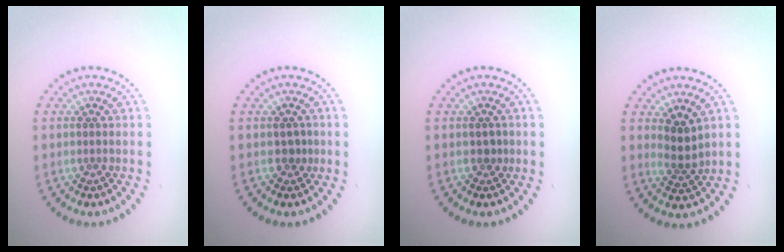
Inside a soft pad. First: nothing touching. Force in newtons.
{"total": 0.9, "press": 0.7, "slide": 0.5}
{"total": 0.8, "press": 0.7, "slide": 0.4}
{"total": 2.2, "press": 1.8, "slide": 1.3}